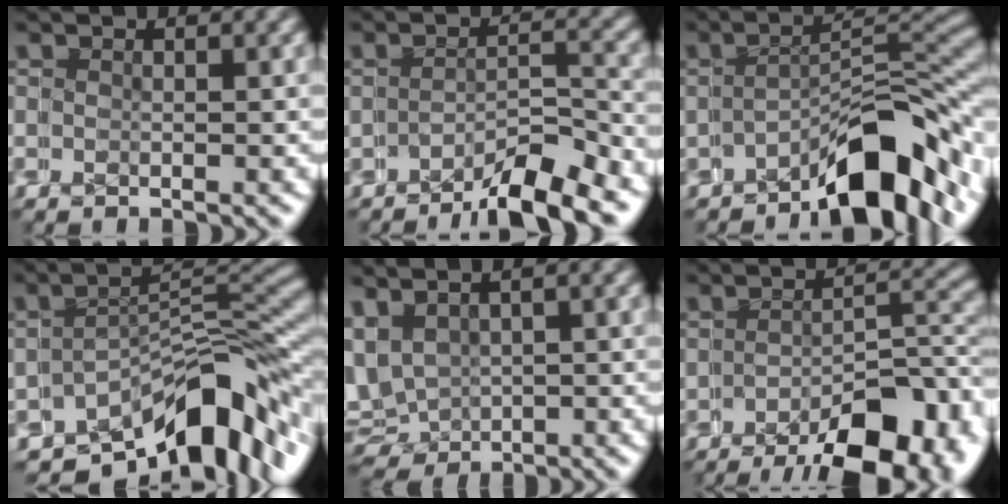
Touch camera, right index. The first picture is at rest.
{"total": 5.2, "force": [-4.9, 0.4, 1.8], "torque": [0.010, 0.013, -0.081]}
{"total": 7.0, "force": [-5.4, 1.4, 4.3], "torque": [-0.041, 0.007, -0.080]}
{"total": 8.0, "force": [-5.1, 2.6, 5.6], "torque": [-0.054, 0.017, -0.081]}
{"total": 5.6, "force": [1.5, 5.0, 2.2], "torque": [-0.067, -0.026, 0.043]}
{"total": 9.0, "force": [-6.4, 2.9, 5.7], "torque": [-0.038, 0.000, -0.092]}